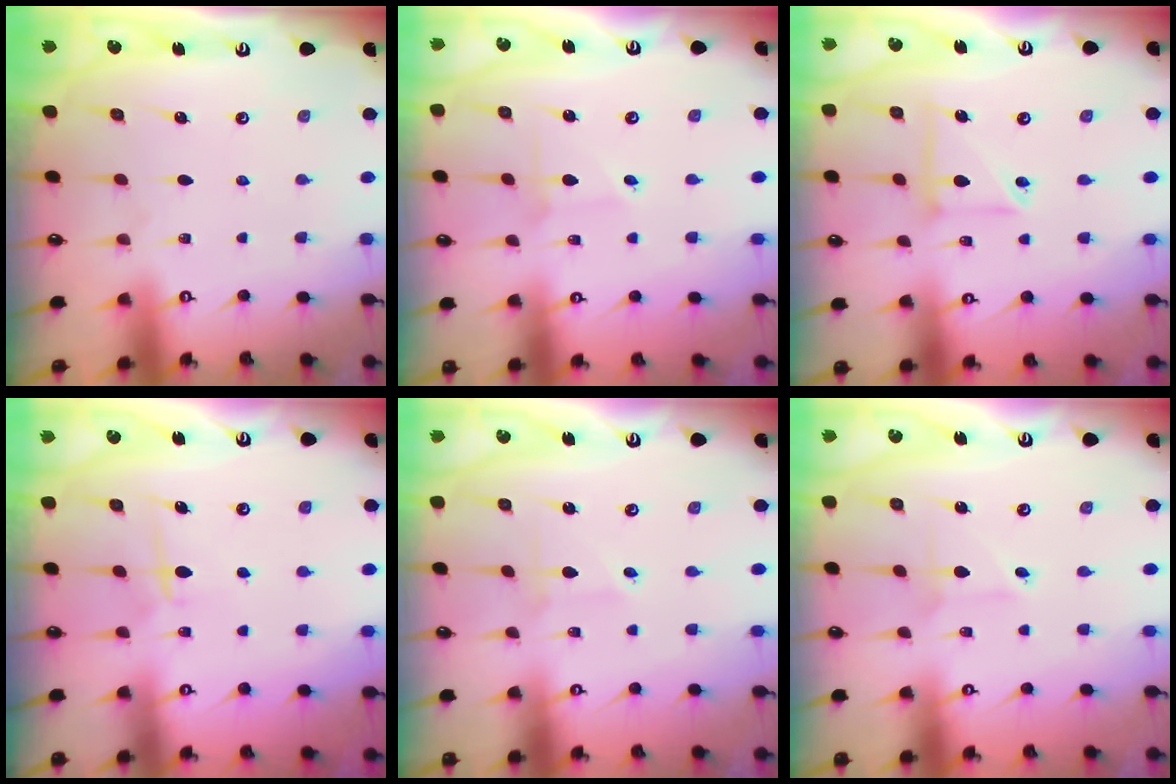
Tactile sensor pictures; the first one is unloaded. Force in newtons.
{"total": 1.9, "press": 1.9, "slide": 0.2}
{"total": 7.2, "press": 7.2, "slide": 0.6}
{"total": 6.0, "press": 5.9, "slide": 1.2}
{"total": 1.5, "press": 1.5, "slide": 0.1}
{"total": 1.8, "press": 1.8, "slide": 0.2}